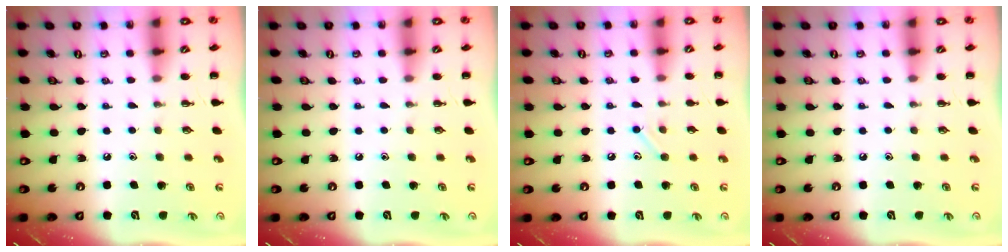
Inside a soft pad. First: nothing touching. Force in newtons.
{"total": 0.0}
{"total": 6.3, "press": 6.1, "slide": 1.7}
{"total": 0.0}